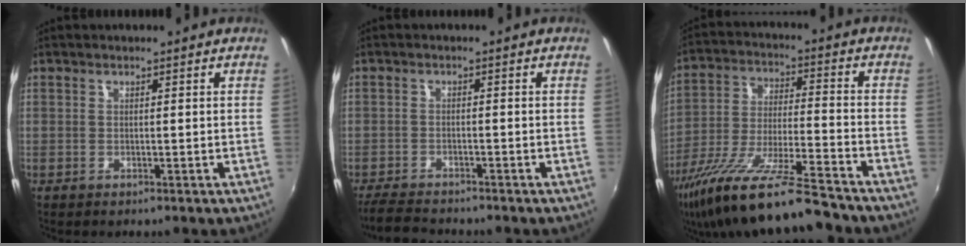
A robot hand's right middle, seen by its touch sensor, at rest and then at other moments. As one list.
[{"total": 5.5, "force": [-5.2, 1.0, 1.7], "torque": [-0.057, -0.016, -0.092]}, {"total": 19.6, "force": [-15.7, 2.1, 11.4], "torque": [-0.222, -0.042, -0.271]}]